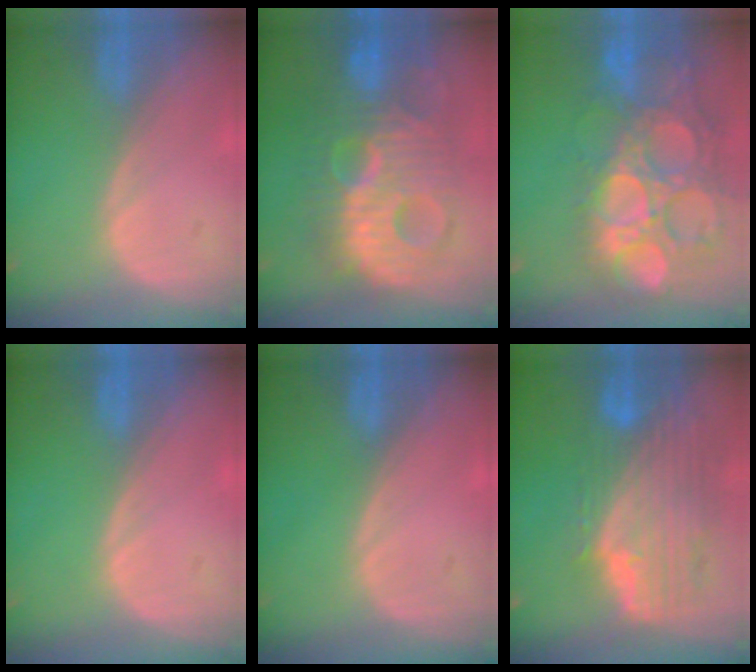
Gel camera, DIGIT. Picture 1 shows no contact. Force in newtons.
{"total": 12.1, "press": 12.1, "slide": 0.8}
{"total": 15.6, "press": 12.9, "slide": 8.7}
{"total": 0.0}
{"total": 0.0}
{"total": 11.3, "press": 9.6, "slide": 5.8}